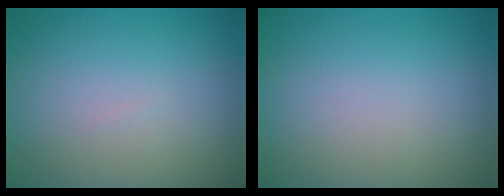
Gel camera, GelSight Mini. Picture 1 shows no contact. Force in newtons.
{"total": 0.0}